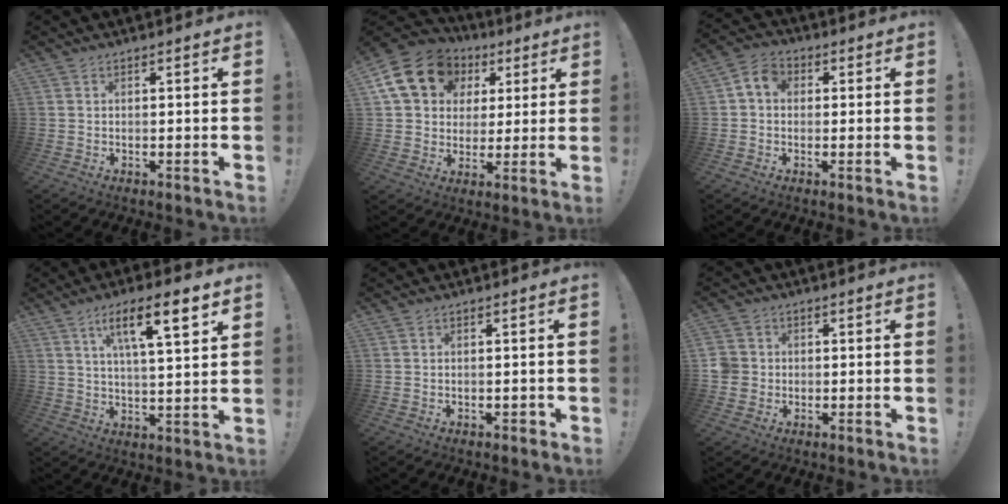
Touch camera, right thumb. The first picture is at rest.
{"total": 18.8, "force": [7.1, 14.7, 9.3], "torque": [-0.136, -0.021, 0.143]}
{"total": 5.6, "force": [0.7, 4.4, 3.5], "torque": [-0.053, 0.008, 0.014]}
{"total": 12.7, "force": [6.0, 2.8, 10.8], "torque": [-0.173, -0.014, 0.090]}
{"total": 1.2, "force": [-0.5, 0.9, 0.5], "torque": [-0.012, 0.007, -0.009]}
{"total": 5.2, "force": [-0.4, 4.9, 1.7], "torque": [-0.047, 0.010, -0.006]}